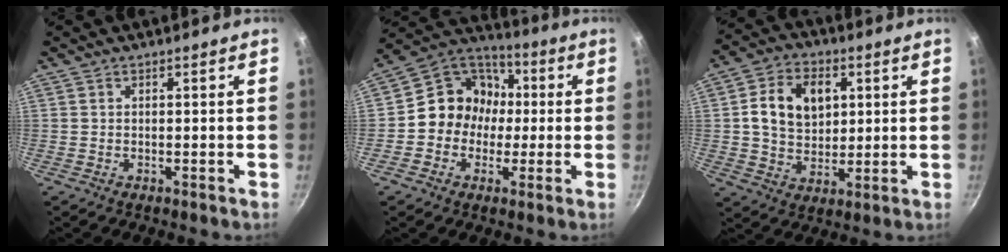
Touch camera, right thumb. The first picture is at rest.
{"total": 12.8, "force": [-0.3, 11.6, 5.5], "torque": [-0.039, 0.035, -0.029]}
{"total": 12.2, "force": [2.7, 9.0, 7.7], "torque": [-0.109, 0.000, 0.042]}